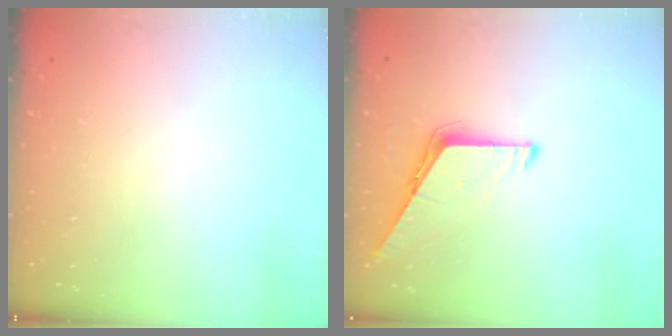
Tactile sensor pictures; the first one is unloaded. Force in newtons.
{"total": 6.5, "press": 6.4, "slide": 0.5}